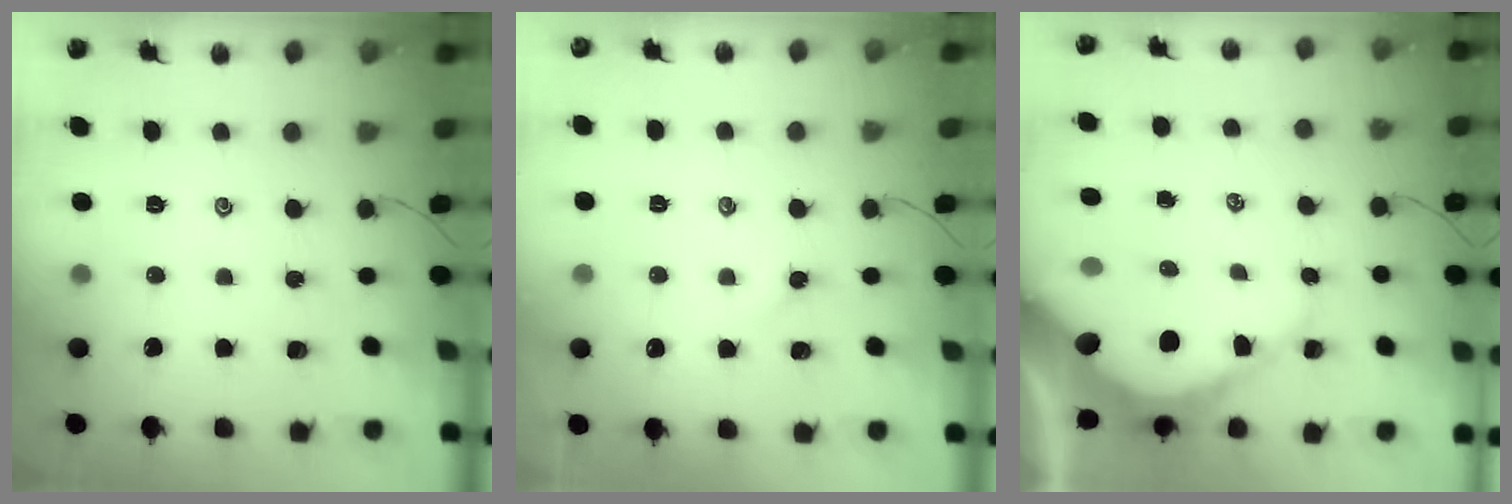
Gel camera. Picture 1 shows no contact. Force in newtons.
{"total": 1.7, "press": 1.6, "slide": 0.4}
{"total": 12.2, "press": 12.1, "slide": 1.6}